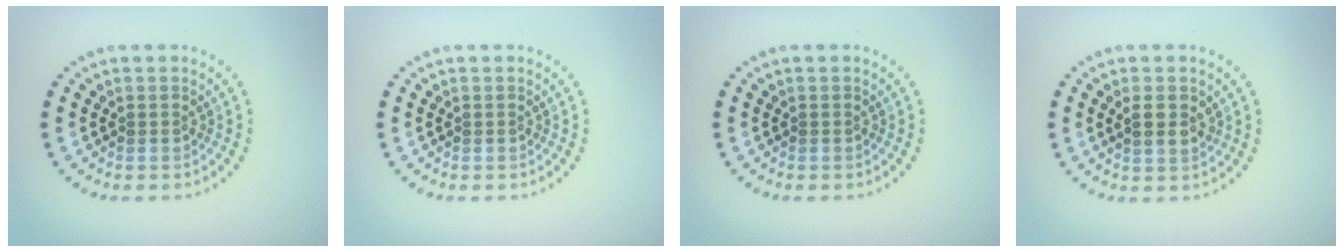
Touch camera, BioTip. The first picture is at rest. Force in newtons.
{"total": 0.0}
{"total": 0.0}
{"total": 1.9, "press": 1.9, "slide": 0.5}